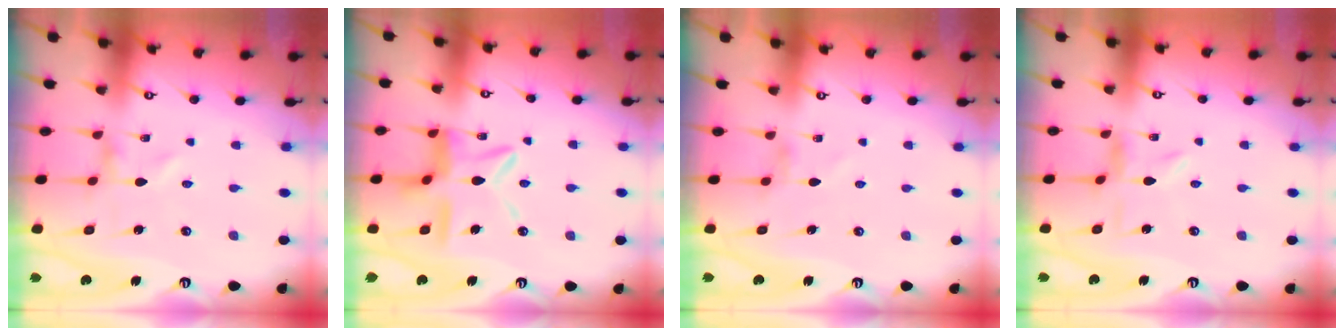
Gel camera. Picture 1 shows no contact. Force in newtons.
{"total": 12.0, "press": 11.9, "slide": 1.1}
{"total": 1.2, "press": 1.2, "slide": 0.3}
{"total": 2.6, "press": 2.5, "slide": 0.4}